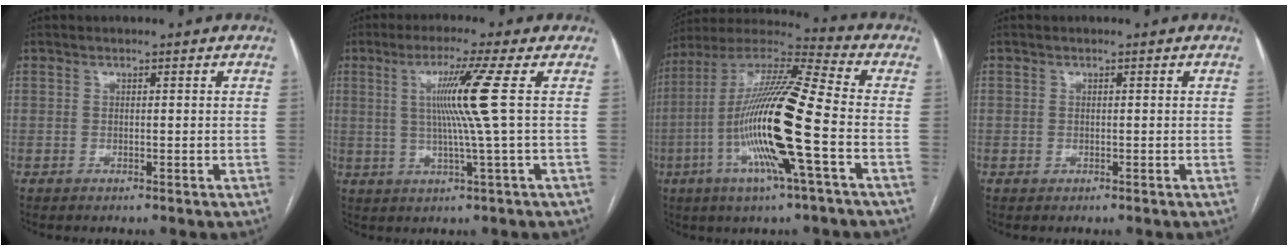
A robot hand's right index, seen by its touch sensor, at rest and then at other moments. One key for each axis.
{"total": 8.5, "fx": 1.4, "fy": -2.6, "fz": 8.0, "tx": -0.146, "ty": 0.000, "tz": 0.037}
{"total": 19.5, "fx": -4.7, "fy": 0.6, "fz": 18.9, "tx": -0.375, "ty": -0.009, "tz": -0.097}
{"total": 0.6, "fx": 0.0, "fy": 0.6, "fz": 0.1, "tx": 0.000, "ty": 0.004, "tz": -0.001}